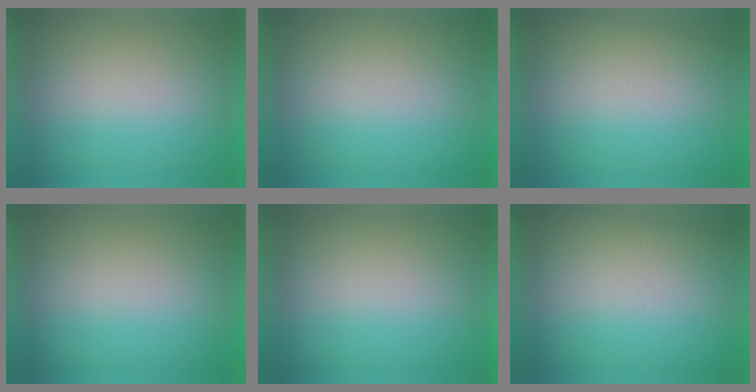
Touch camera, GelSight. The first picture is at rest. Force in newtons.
{"total": 2.7}
{"total": 3.1}
{"total": 0.0}
{"total": 0.0}
{"total": 2.8}